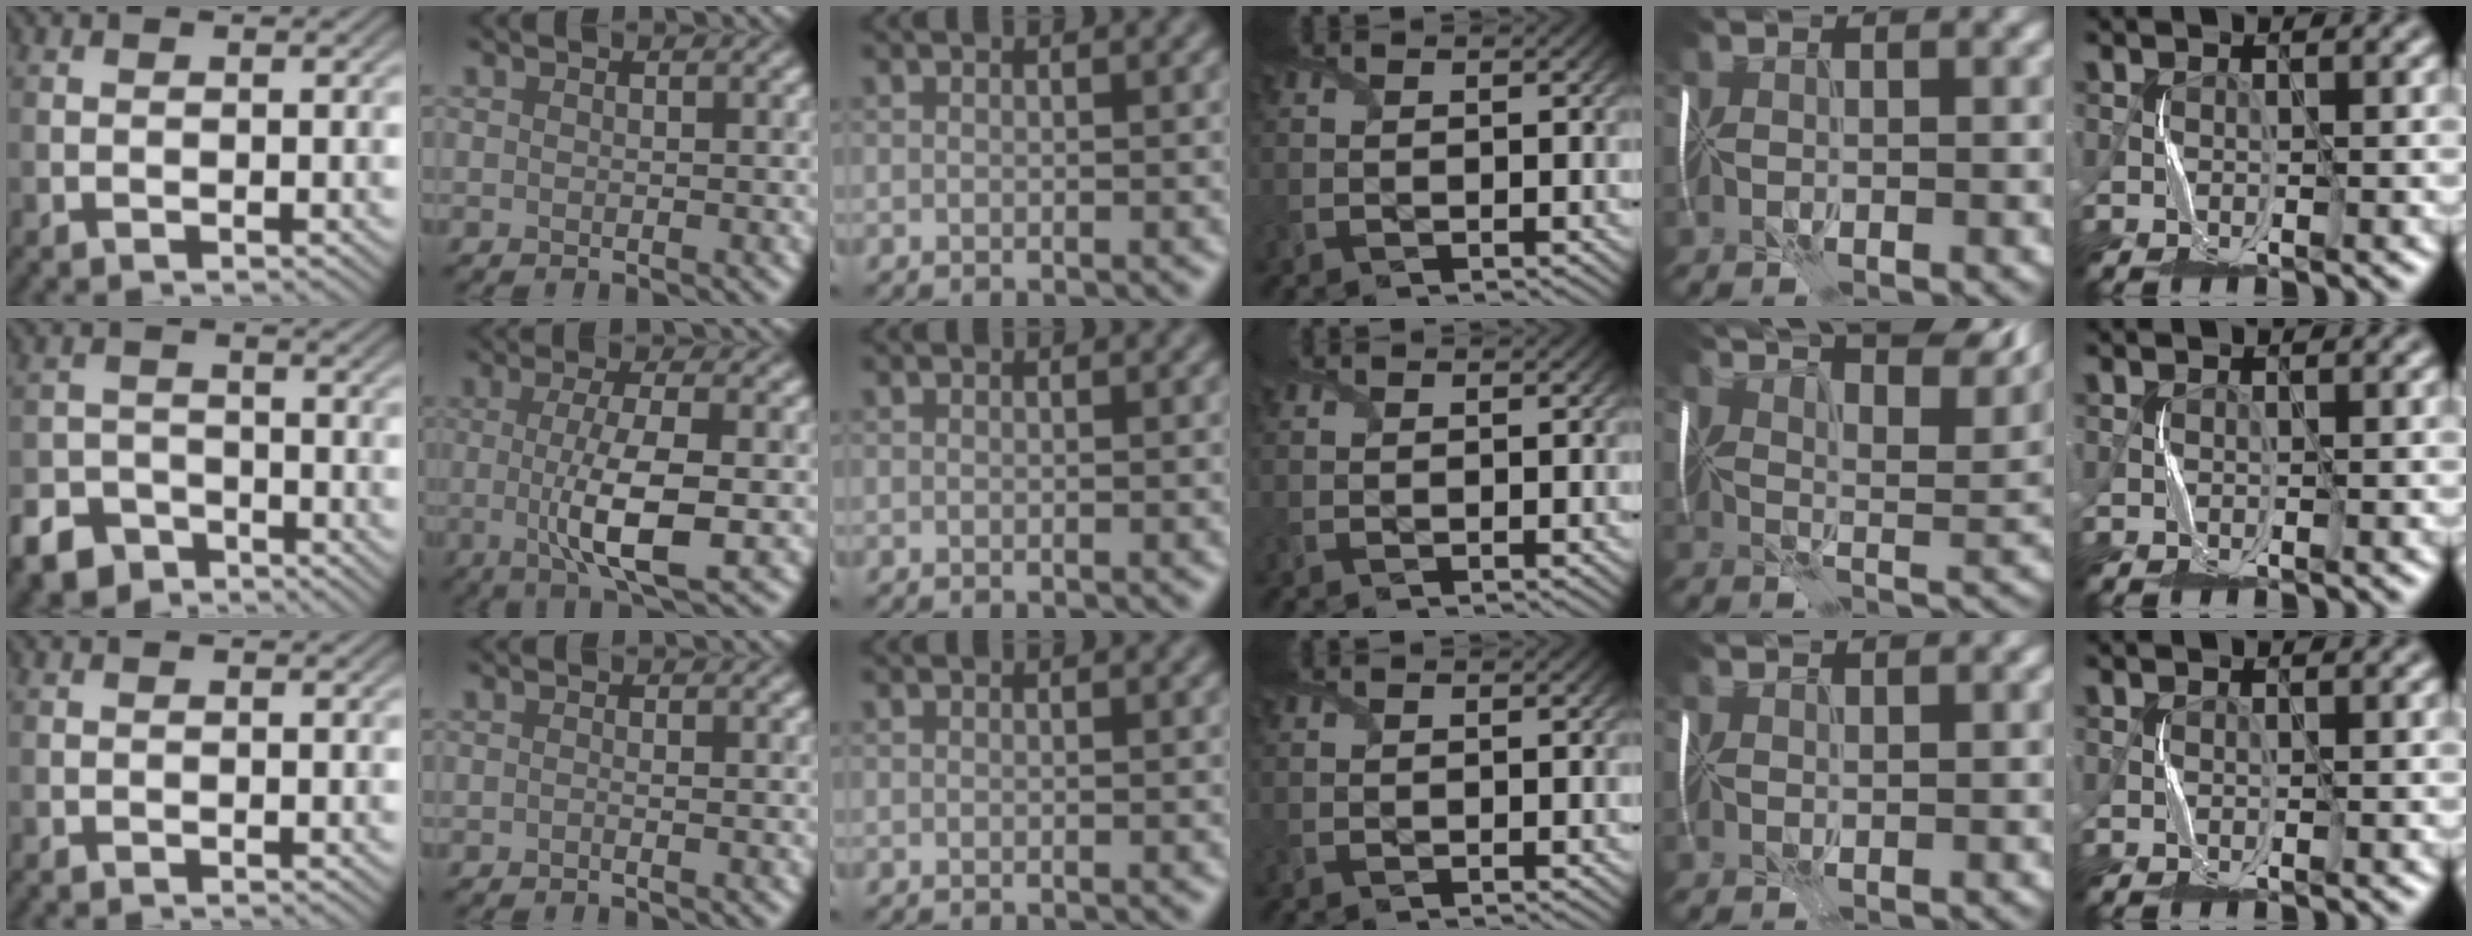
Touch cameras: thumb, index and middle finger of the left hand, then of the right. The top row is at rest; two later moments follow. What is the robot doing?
{"motion": "fold", "object": "plastic wrap"}